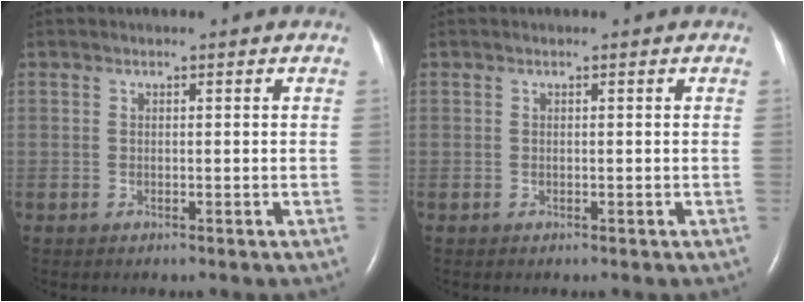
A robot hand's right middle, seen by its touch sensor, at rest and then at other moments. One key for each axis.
{"total": 0.0}